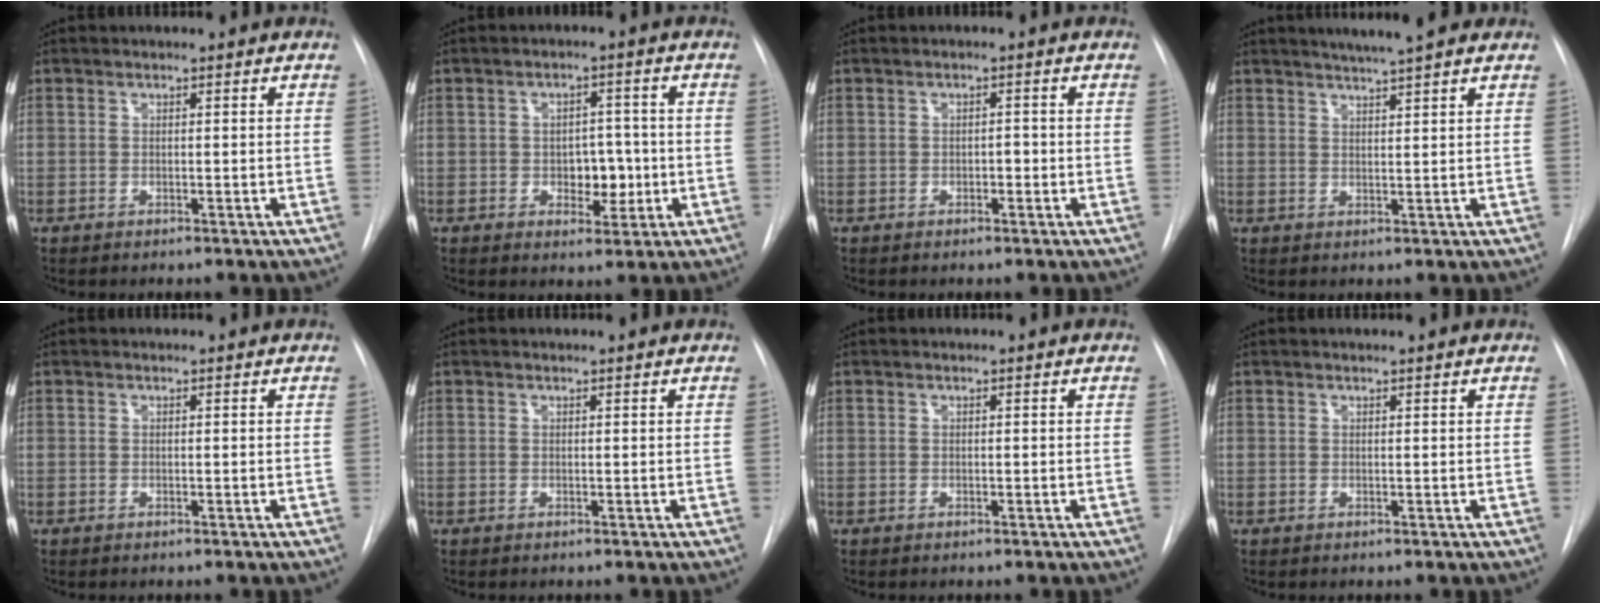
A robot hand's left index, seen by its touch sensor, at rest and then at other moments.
{"total": 5.1, "force": [-0.8, 3.3, 3.8], "torque": [-0.042, 0.008, -0.004]}
{"total": 1.3, "force": [-0.4, 0.8, 1.0], "torque": [-0.010, 0.004, -0.006]}
{"total": 6.3, "force": [5.4, 0.1, 3.4], "torque": [-0.055, 0.015, 0.073]}
{"total": 0.0}
{"total": 0.6, "force": [0.6, -0.1, 0.3], "torque": [-0.005, 0.006, 0.012]}
{"total": 0.0}
{"total": 0.9, "force": [0.8, -0.2, 0.4], "torque": [-0.009, 0.007, 0.017]}